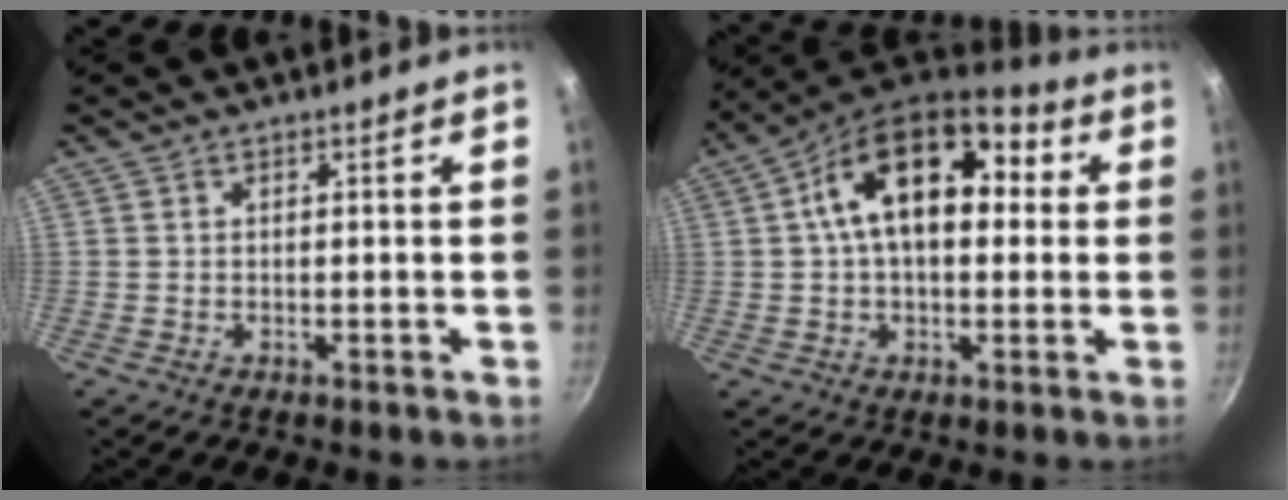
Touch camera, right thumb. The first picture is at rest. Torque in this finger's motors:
{"motor_torque": [0.91, 4.09, 1.37, -0.37, 0.18]}